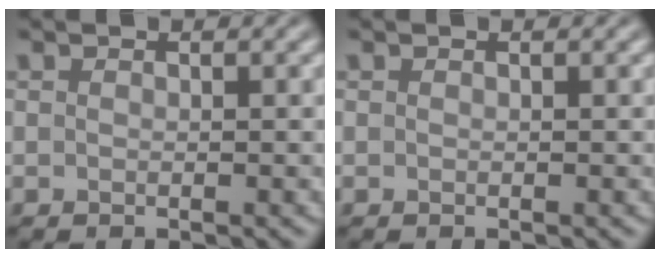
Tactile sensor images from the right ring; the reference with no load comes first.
{"total": 0.0}